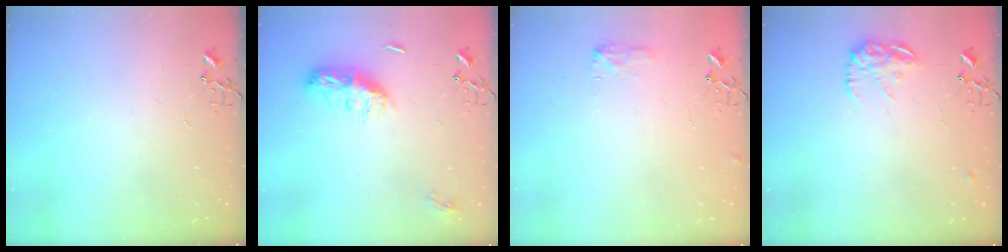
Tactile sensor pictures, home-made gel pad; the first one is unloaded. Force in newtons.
{"total": 10.4, "press": 10.4, "slide": 0.0}
{"total": 6.9, "press": 6.9, "slide": 0.3}
{"total": 11.4, "press": 11.4, "slide": 0.6}